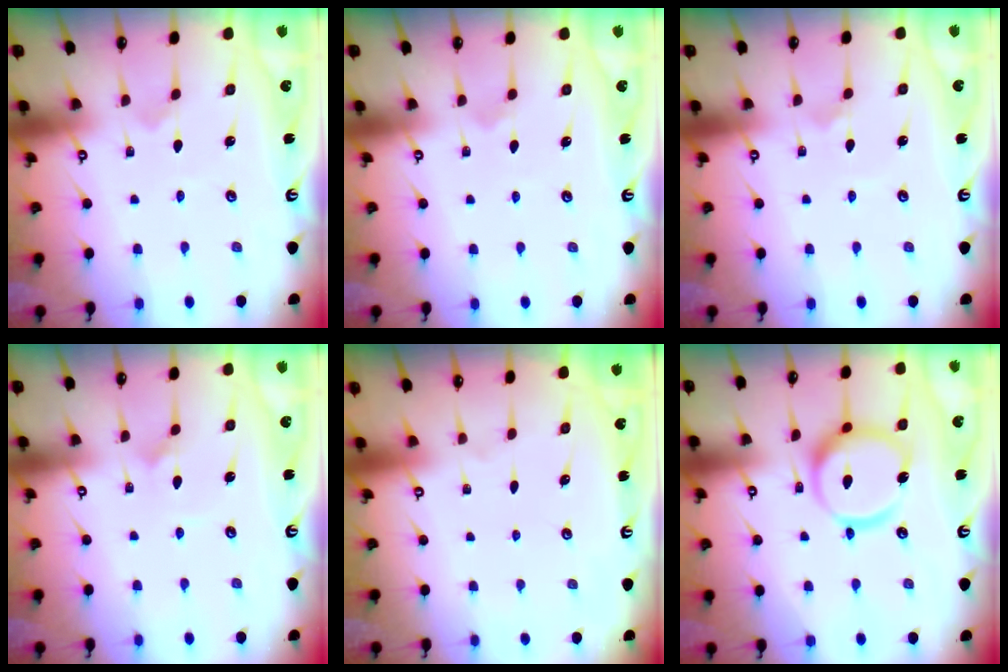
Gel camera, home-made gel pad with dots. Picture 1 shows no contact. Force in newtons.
{"total": 2.2, "press": 2.2, "slide": 0.4}
{"total": 1.8, "press": 1.7, "slide": 0.4}
{"total": 4.0, "press": 3.9, "slide": 0.3}
{"total": 0.0}
{"total": 16.9, "press": 16.8, "slide": 2.2}